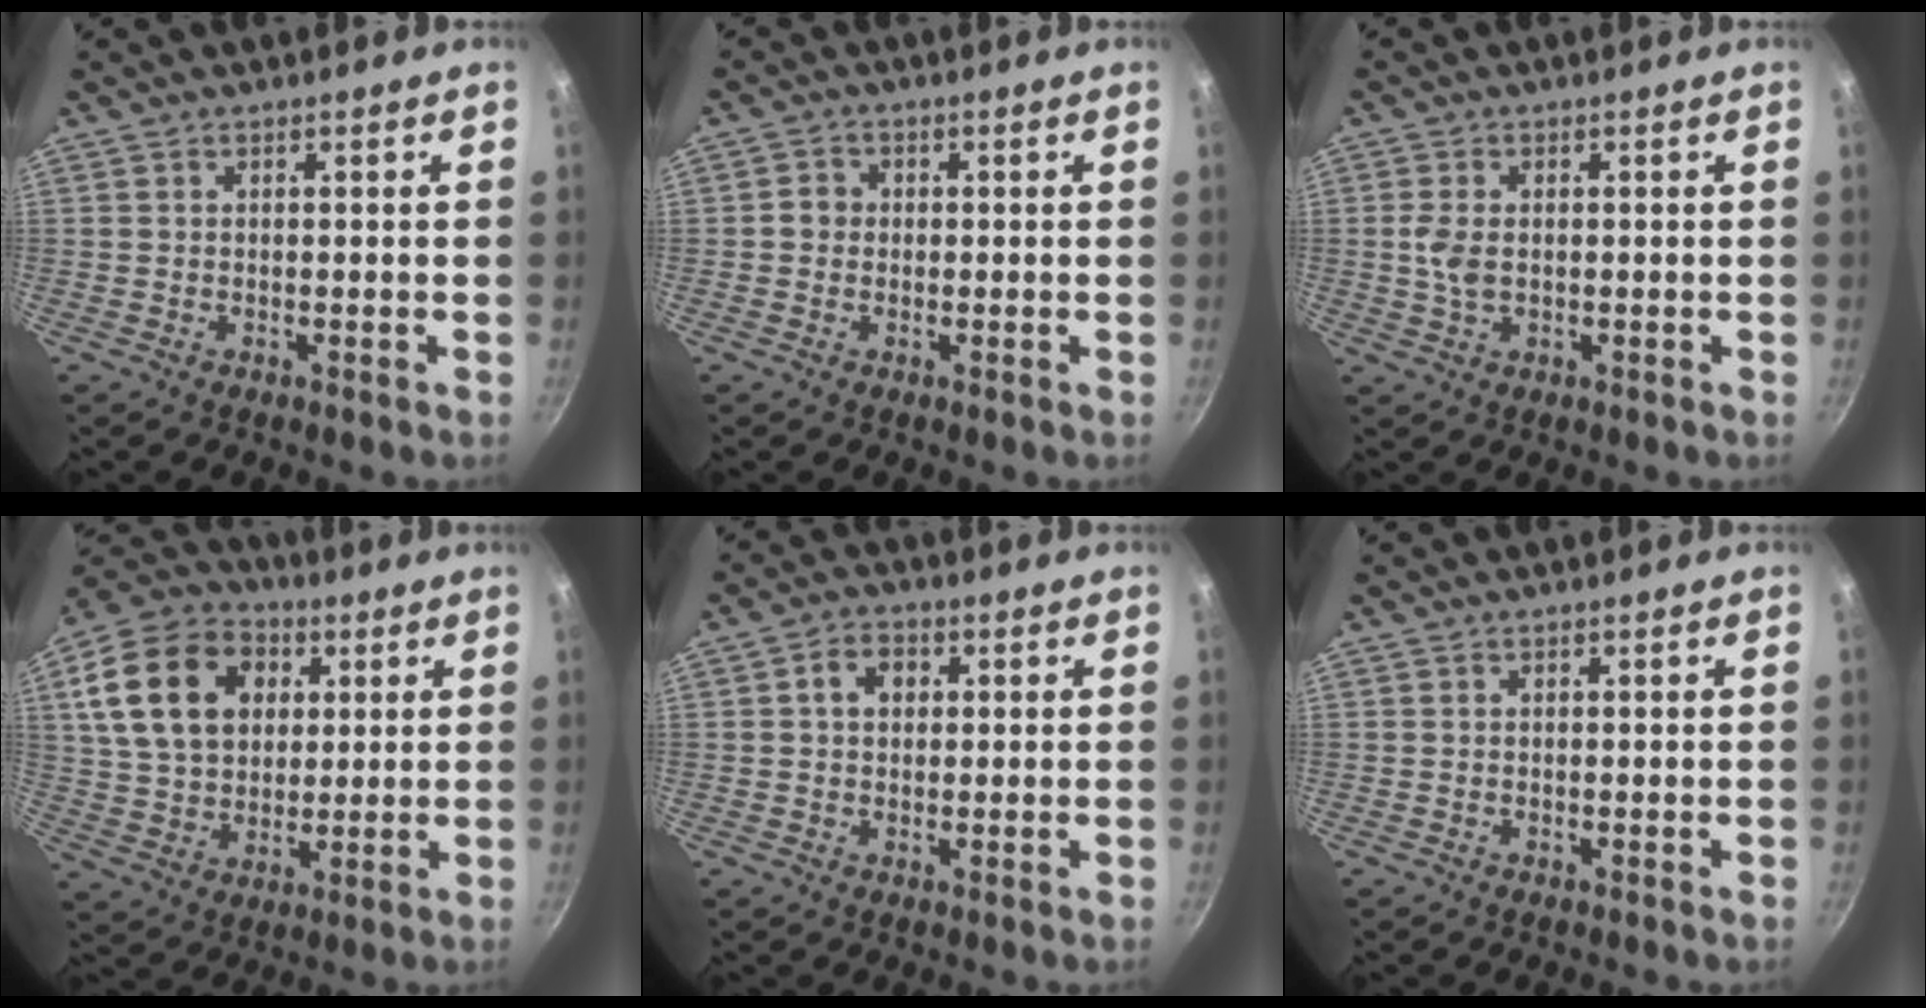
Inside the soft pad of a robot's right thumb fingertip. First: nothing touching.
{"total": 2.5, "force": [-0.2, 2.4, 0.9], "torque": [-0.002, 0.008, -0.008]}
{"total": 3.8, "force": [0.1, 2.4, 3.0], "torque": [-0.064, 0.000, 0.001]}
{"total": 19.2, "force": [5.4, 14.0, 12.0], "torque": [-0.197, 0.010, 0.092]}
{"total": 4.5, "force": [1.0, 3.5, 2.7], "torque": [-0.025, 0.008, 0.011]}
{"total": 0.0}